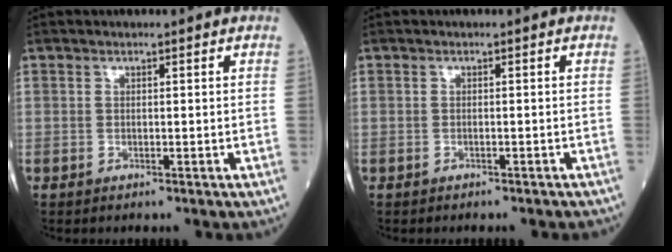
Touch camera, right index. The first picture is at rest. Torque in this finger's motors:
{"motor_torque": [-0.20, -0.12, -0.12, -0.01]}